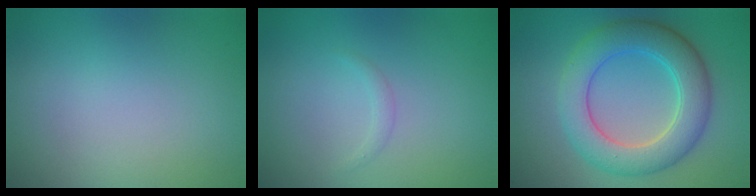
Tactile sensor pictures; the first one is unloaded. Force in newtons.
{"total": 0.6, "press": 0.6, "slide": 0.0}
{"total": 6.9, "press": 6.9, "slide": 0.1}